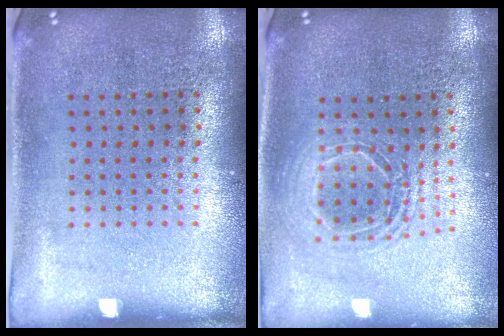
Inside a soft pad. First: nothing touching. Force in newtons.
{"total": 1.6, "press": 1.3, "slide": 0.8}